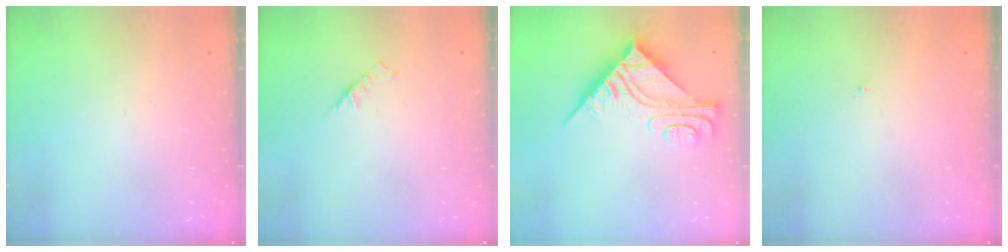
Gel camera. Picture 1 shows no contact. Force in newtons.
{"total": 3.2, "press": 3.1, "slide": 0.7}
{"total": 9.7, "press": 9.7, "slide": 0.9}
{"total": 0.8, "press": 0.7, "slide": 0.3}